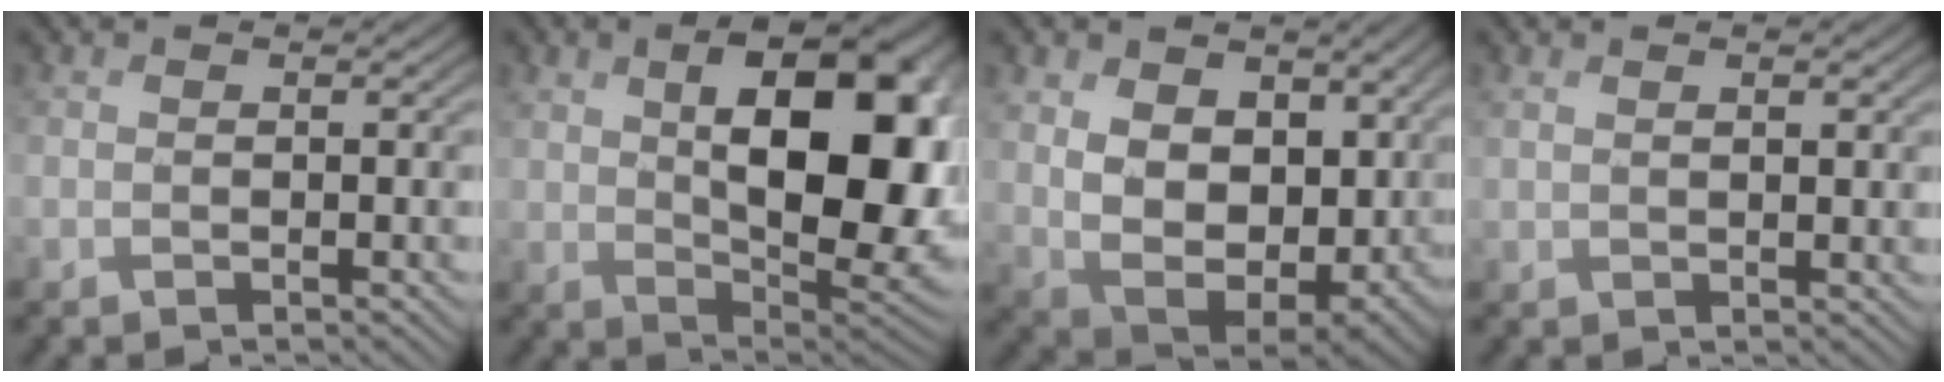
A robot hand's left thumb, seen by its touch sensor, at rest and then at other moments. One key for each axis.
{"total": 17.3, "fx": 3.0, "fy": 9.2, "fz": 14.3, "tx": -0.195, "ty": -0.004, "tz": 0.057}
{"total": 12.4, "fx": 3.2, "fy": 8.3, "fz": 8.7, "tx": -0.200, "ty": -0.015, "tz": 0.063}
{"total": 1.7, "fx": 1.1, "fy": 0.5, "fz": 1.3, "tx": -0.029, "ty": -0.003, "tz": 0.027}